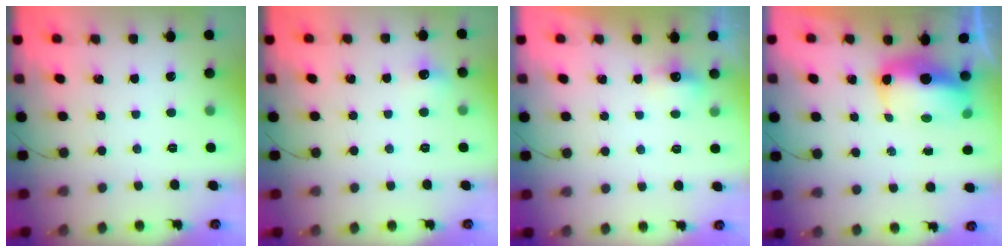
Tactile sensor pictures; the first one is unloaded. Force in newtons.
{"total": 5.7, "press": 5.6, "slide": 1.1}
{"total": 4.4, "press": 4.1, "slide": 1.6}
{"total": 9.1, "press": 9.0, "slide": 0.9}